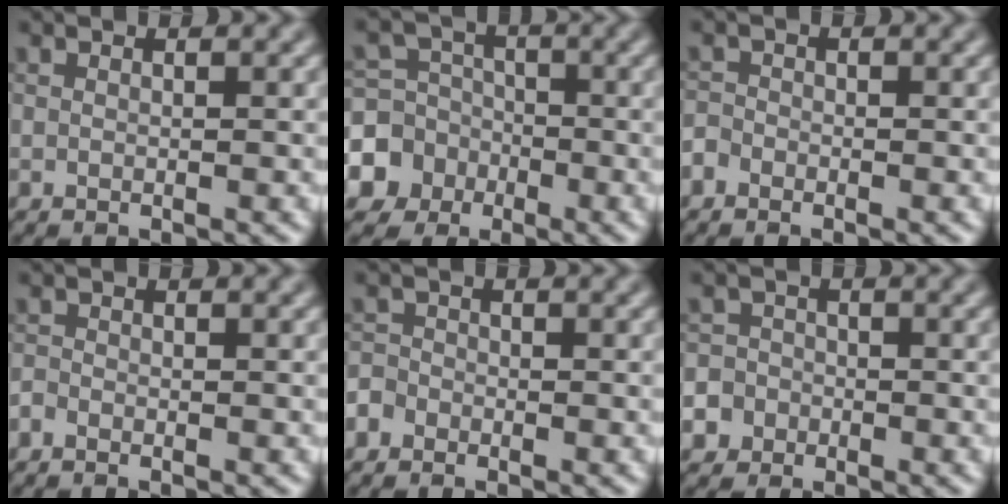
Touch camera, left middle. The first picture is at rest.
{"total": 8.1, "force": [-2.9, 7.4, 1.4], "torque": [-0.034, -0.004, -0.074]}
{"total": 1.2, "force": [-0.9, 0.7, 0.2], "torque": [-0.003, 0.002, -0.020]}
{"total": 0.7, "force": [-0.6, 0.3, 0.2], "torque": [-0.003, 0.000, -0.016]}
{"total": 1.6, "force": [-1.1, 1.2, 0.3], "torque": [0.000, 0.007, -0.023]}
{"total": 5.8, "force": [-2.9, 5.0, 0.8], "torque": [-0.006, -0.006, -0.072]}